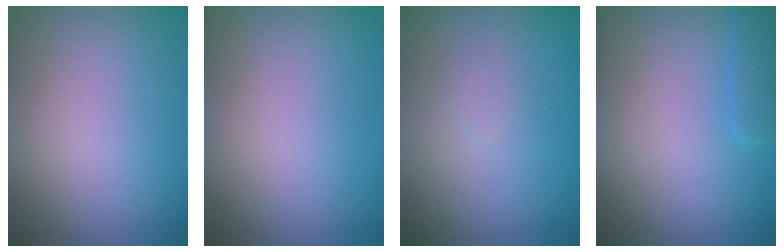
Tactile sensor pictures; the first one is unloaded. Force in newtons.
{"total": 0.0}
{"total": 0.6, "press": 0.6, "slide": 0.1}
{"total": 1.4, "press": 1.4, "slide": 0.2}